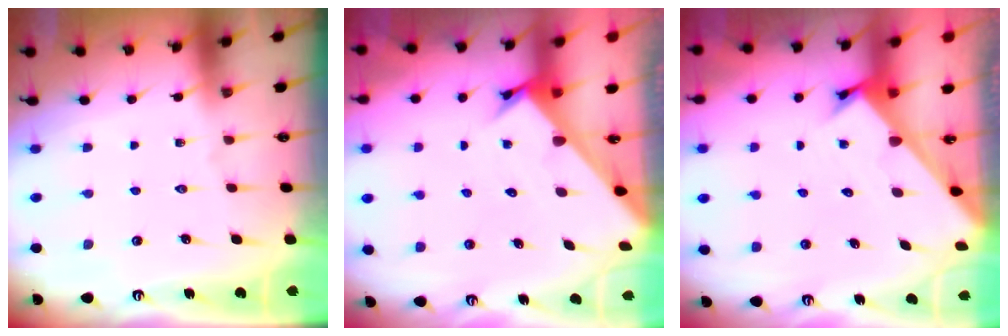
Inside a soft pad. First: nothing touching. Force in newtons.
{"total": 2.6, "press": 2.6, "slide": 0.2}
{"total": 2.3, "press": 2.3, "slide": 0.2}